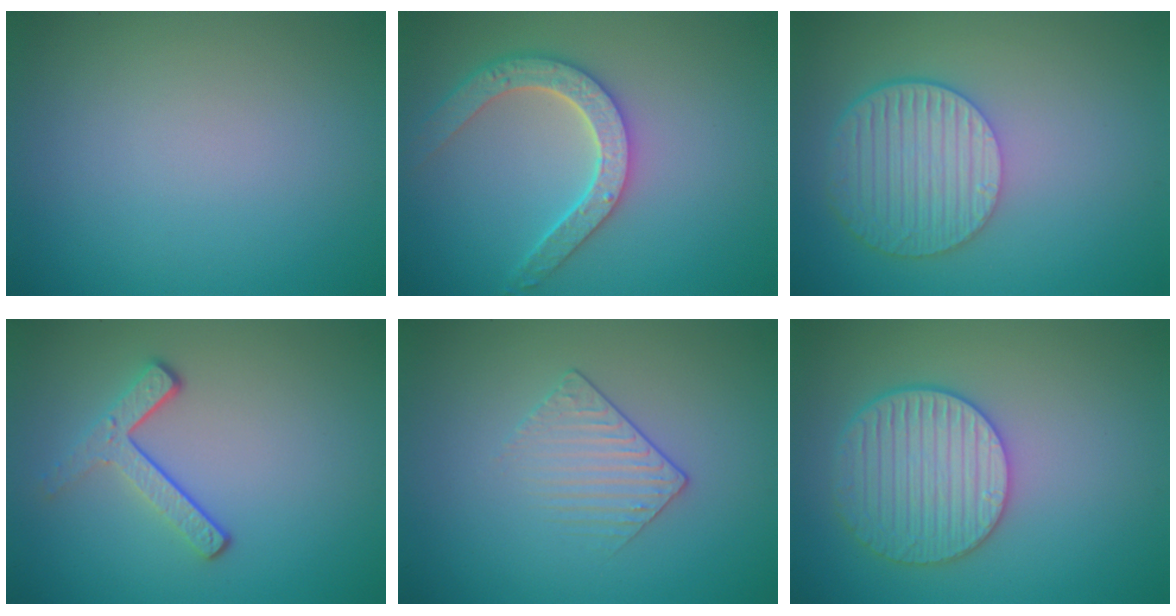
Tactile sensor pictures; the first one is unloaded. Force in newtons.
{"total": 4.7, "press": 4.2, "slide": 2.1}
{"total": 6.2, "press": 4.6, "slide": 4.2}
{"total": 3.0, "press": 2.2, "slide": 2.0}
{"total": 1.5, "press": 1.0, "slide": 1.1}
{"total": 4.9, "press": 4.4, "slide": 2.1}